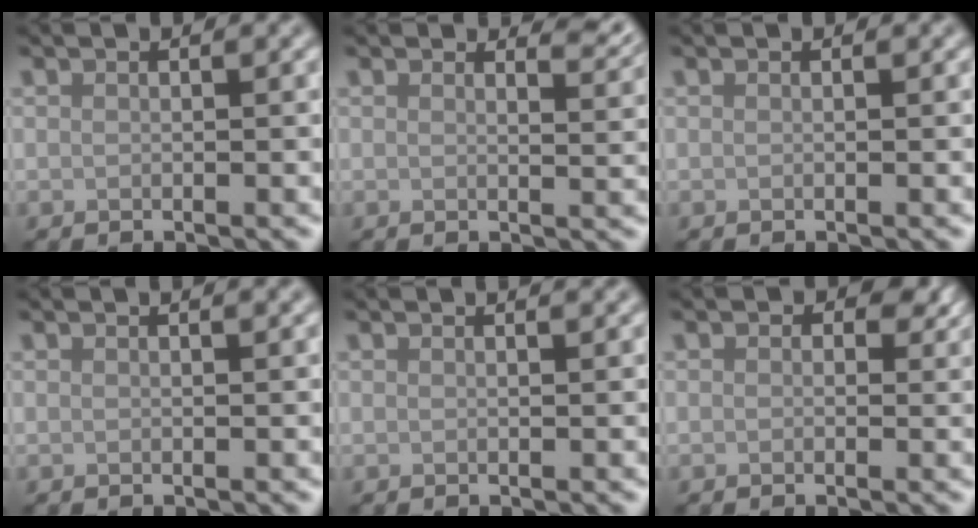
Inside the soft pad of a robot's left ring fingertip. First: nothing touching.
{"total": 2.2, "force": [2.1, 0.4, 0.7], "torque": [-0.007, -0.007, 0.026]}
{"total": 0.0}
{"total": 1.2, "force": [0.9, 0.3, 0.7], "torque": [-0.006, 0.002, 0.009]}
{"total": 1.2, "force": [1.1, 0.3, 0.5], "torque": [-0.005, 0.001, 0.010]}
{"total": 2.0, "force": [0.7, 1.5, 1.2], "torque": [-0.009, -0.004, 0.003]}